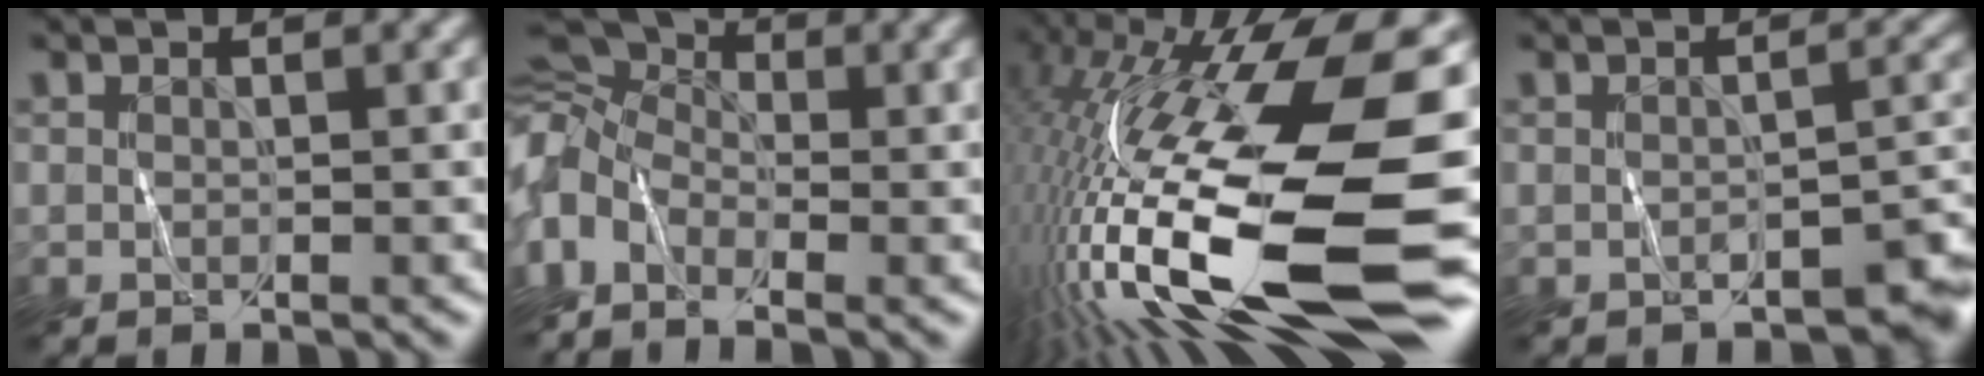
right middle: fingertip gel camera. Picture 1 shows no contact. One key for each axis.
{"total": 8.0, "fx": -2.0, "fy": 5.2, "fz": 5.7, "tx": -0.131, "ty": 0.008, "tz": -0.043}
{"total": 19.9, "fx": -2.7, "fy": 5.9, "fz": 18.8, "tx": -0.364, "ty": -0.009, "tz": -0.051}
{"total": 2.9, "fx": -1.9, "fy": 1.4, "fz": 1.8, "tx": -0.016, "ty": -0.003, "tz": -0.020}